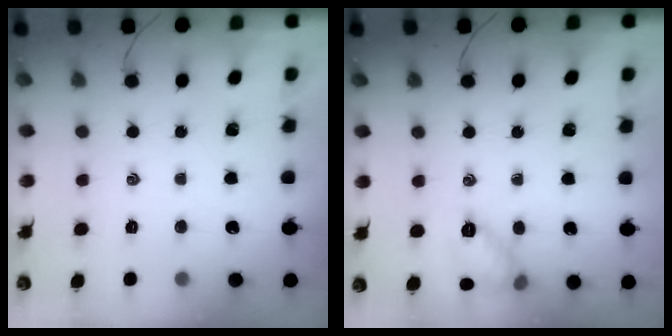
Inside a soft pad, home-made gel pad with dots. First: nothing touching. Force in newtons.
{"total": 9.3, "press": 9.2, "slide": 1.2}